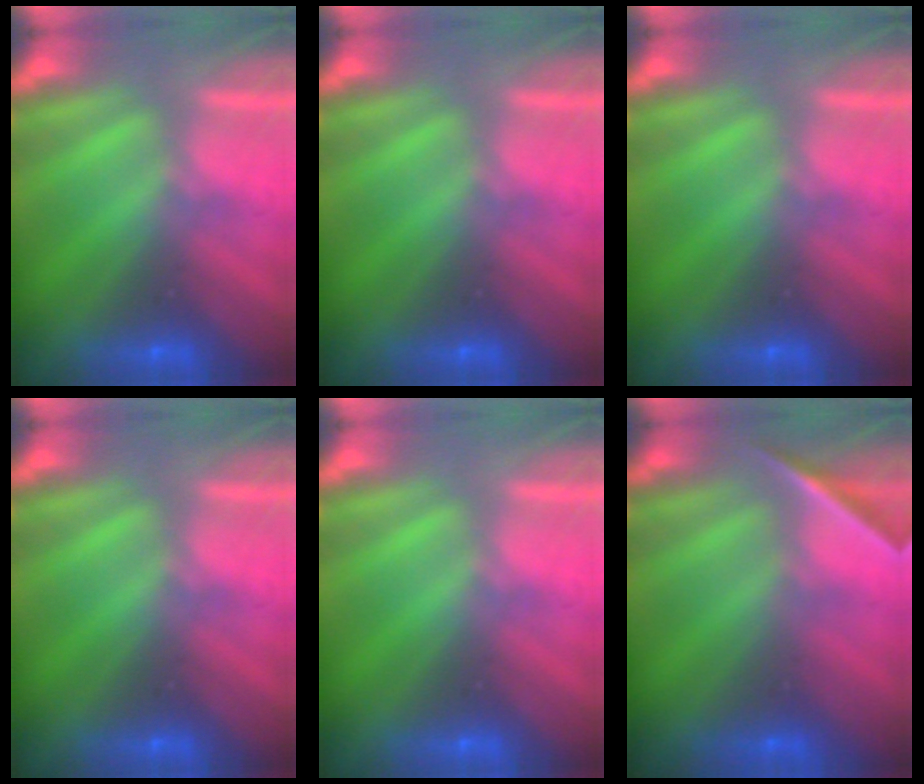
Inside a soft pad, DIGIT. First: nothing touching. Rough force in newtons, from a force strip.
{"total": 0.0}
{"total": 0.0}
{"total": 0.0}
{"total": 0.0}
{"total": 1.7}